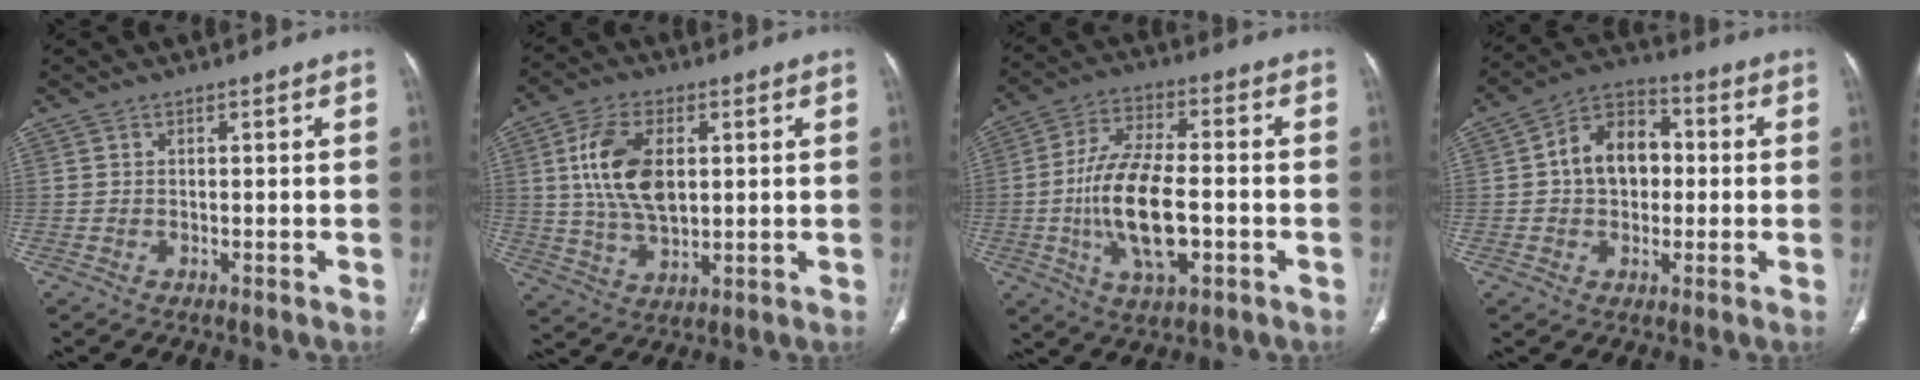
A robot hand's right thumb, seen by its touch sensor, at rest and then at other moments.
{"total": 12.7, "force": [2.5, 7.2, 10.1], "torque": [-0.186, -0.006, 0.050]}
{"total": 15.3, "force": [-2.9, 6.8, 13.4], "torque": [-0.248, 0.014, -0.050]}
{"total": 11.4, "force": [0.8, 8.2, 7.8], "torque": [-0.100, 0.025, 0.003]}